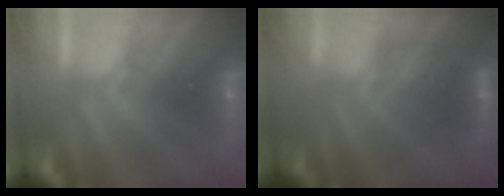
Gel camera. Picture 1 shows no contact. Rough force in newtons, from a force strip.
{"total": 2.4}